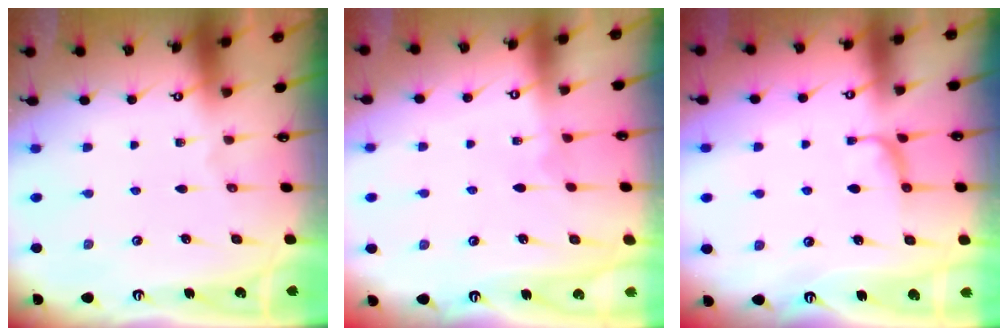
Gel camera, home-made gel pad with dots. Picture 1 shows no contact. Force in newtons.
{"total": 4.1, "press": 4.1, "slide": 0.3}
{"total": 2.6, "press": 2.4, "slide": 0.9}